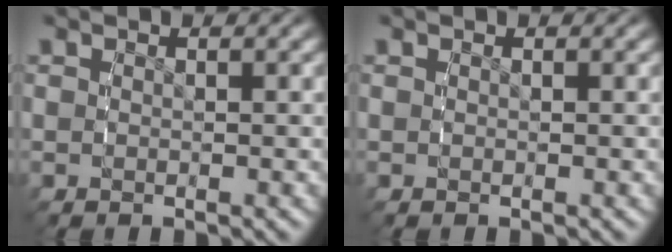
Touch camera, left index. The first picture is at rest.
{"total": 0.0}